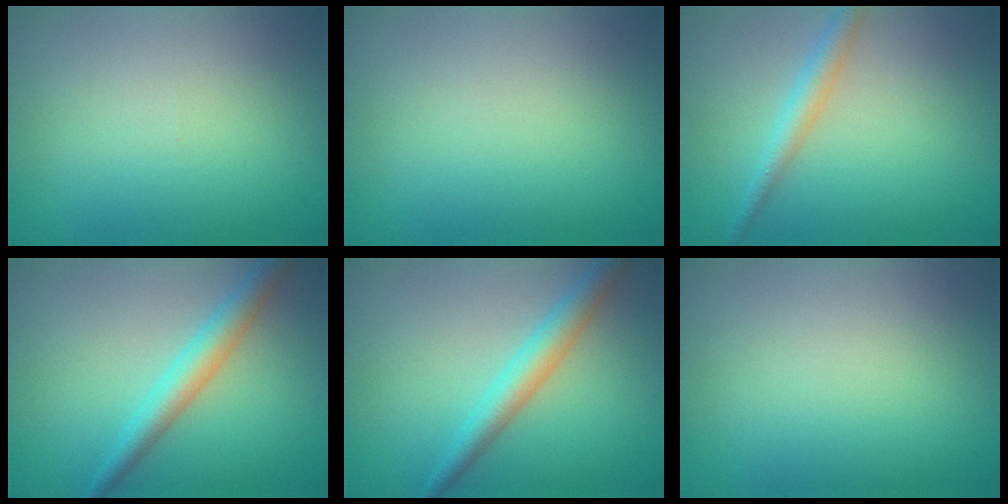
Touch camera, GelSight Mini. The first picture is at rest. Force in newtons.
{"total": 0.0}
{"total": 2.6, "press": 2.6, "slide": 0.0}
{"total": 3.4, "press": 3.4, "slide": 0.1}
{"total": 3.4, "press": 3.4, "slide": 0.1}
{"total": 0.0}